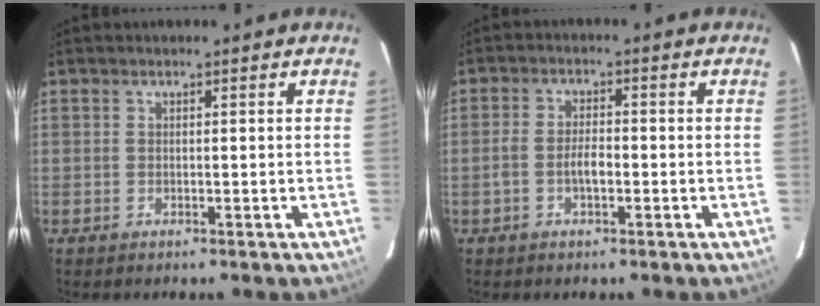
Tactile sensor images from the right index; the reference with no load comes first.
{"total": 3.6, "force": [-1.3, 1.5, 3.0], "torque": [-0.066, 0.006, -0.024]}